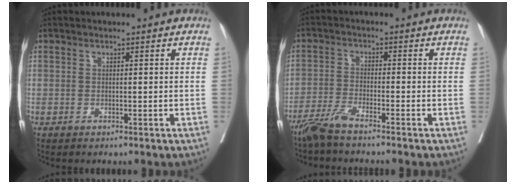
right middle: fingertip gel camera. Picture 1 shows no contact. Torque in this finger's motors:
{"motor_torque": [0.14, -0.35, 0.09, 0.03]}